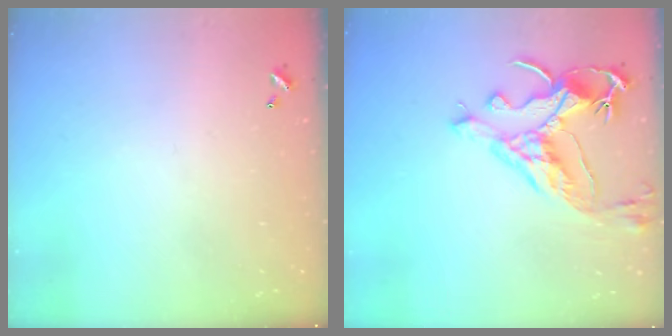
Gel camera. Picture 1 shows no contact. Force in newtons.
{"total": 7.3, "press": 7.2, "slide": 1.6}